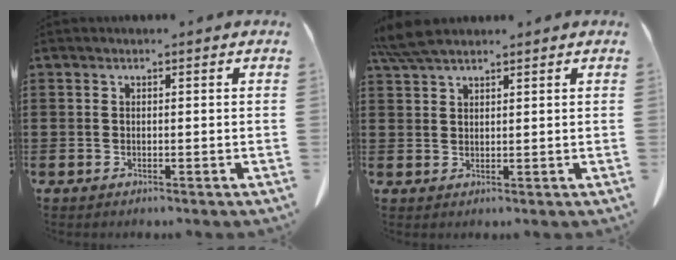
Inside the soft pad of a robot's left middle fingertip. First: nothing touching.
{"total": 4.7, "force": [3.8, 1.0, 2.6], "torque": [-0.061, -0.003, 0.074]}